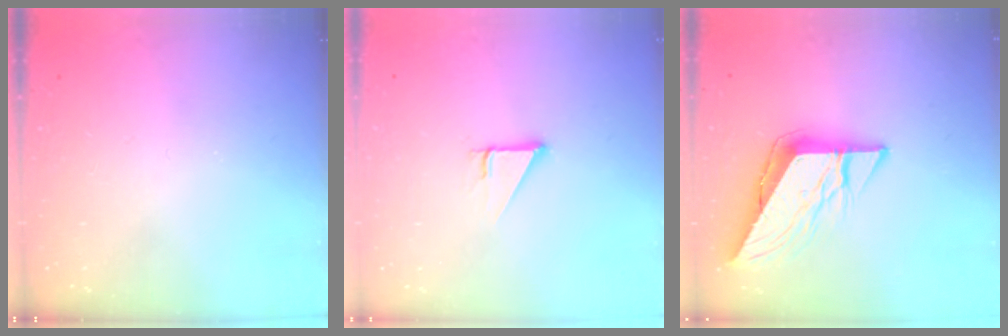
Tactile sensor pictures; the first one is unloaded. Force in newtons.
{"total": 3.0, "press": 3.0, "slide": 0.1}
{"total": 12.1, "press": 12.0, "slide": 1.3}